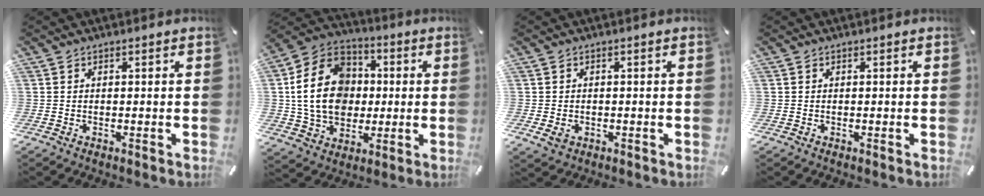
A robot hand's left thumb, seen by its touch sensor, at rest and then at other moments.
{"total": 19.0, "force": [0.4, 15.4, 11.2], "torque": [-0.229, 0.015, 0.010]}
{"total": 2.3, "force": [-0.6, 1.9, 1.1], "torque": [-0.026, 0.000, -0.012]}
{"total": 0.0}